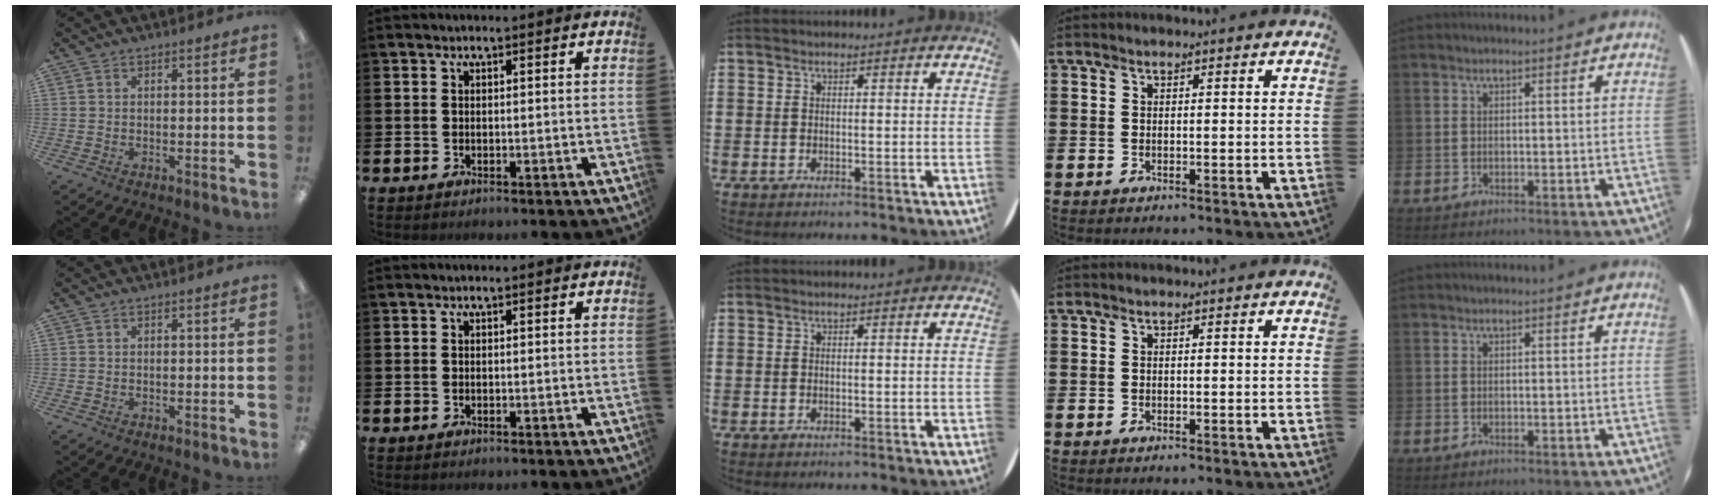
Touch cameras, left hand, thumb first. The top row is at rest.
{}